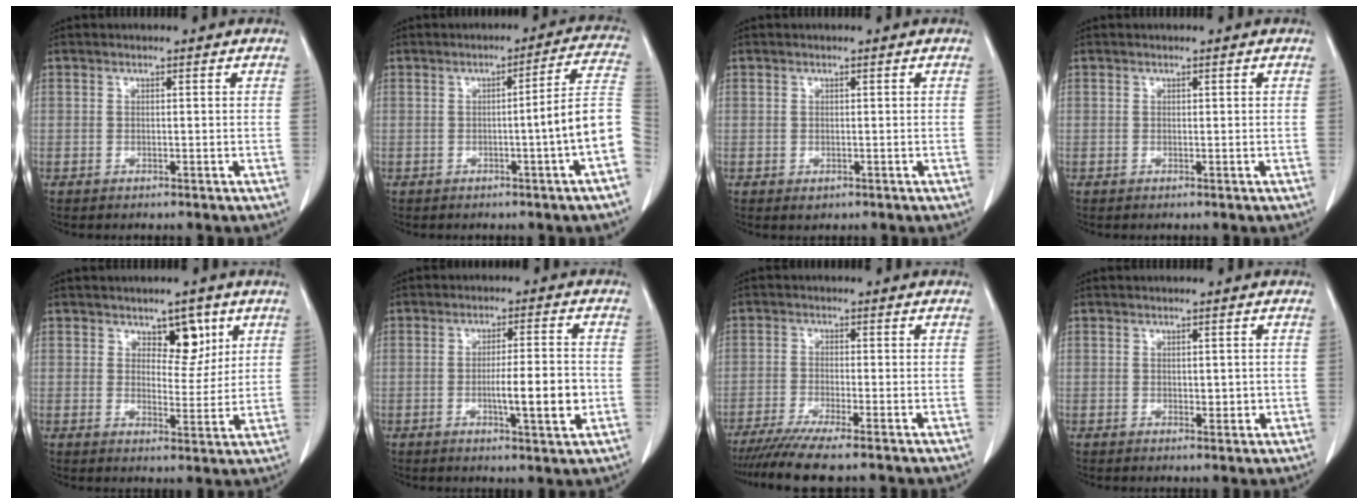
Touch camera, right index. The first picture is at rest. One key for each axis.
{"total": 9.0, "fx": -2.4, "fy": -1.4, "fz": 8.5, "tx": -0.098, "ty": 0.011, "tz": -0.037}
{"total": 0.8, "fx": -0.2, "fy": 0.7, "fz": 0.3, "tx": -0.005, "ty": 0.002, "tz": 0.001}
{"total": 0.0}
{"total": 5.3, "fx": 2.9, "fy": 2.8, "fz": 3.4, "tx": -0.037, "ty": -0.001, "tz": 0.043}
{"total": 9.2, "fx": -1.9, "fy": 0.7, "fz": 9.0, "tx": -0.142, "ty": -0.004, "tz": -0.031}
{"total": 6.8, "fx": -5.6, "fy": -0.8, "fz": 3.9, "tx": -0.057, "ty": -0.017, "tz": -0.092}
{"total": 1.9, "fx": 0.1, "fy": 1.0, "fz": 1.7, "tx": -0.021, "ty": -0.004, "tz": 0.005}